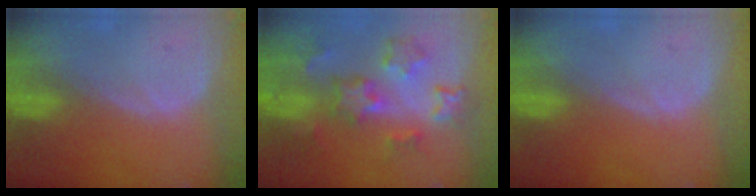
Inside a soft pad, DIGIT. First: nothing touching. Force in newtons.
{"total": 8.9, "press": 7.9, "slide": 4.2}
{"total": 0.0}